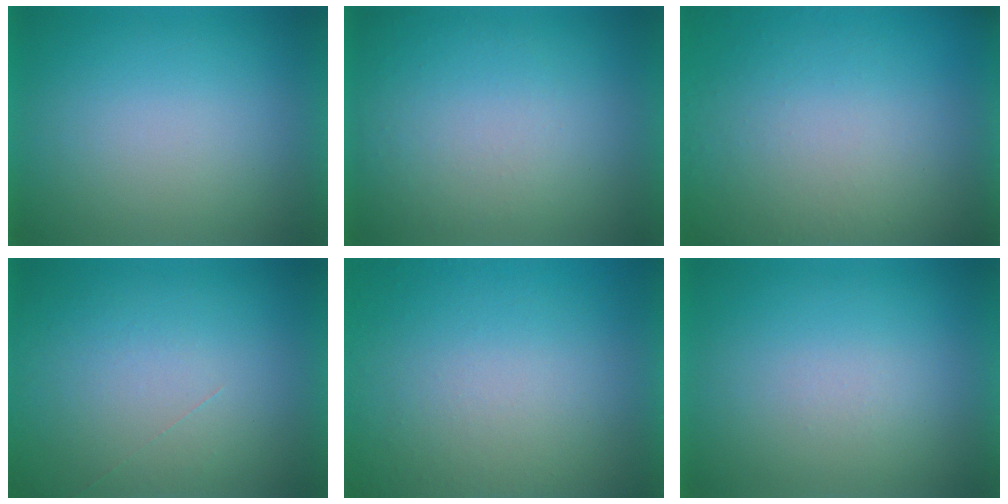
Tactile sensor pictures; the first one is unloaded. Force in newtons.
{"total": 1.0}
{"total": 5.1}
{"total": 1.2}
{"total": 8.3}
{"total": 1.4}